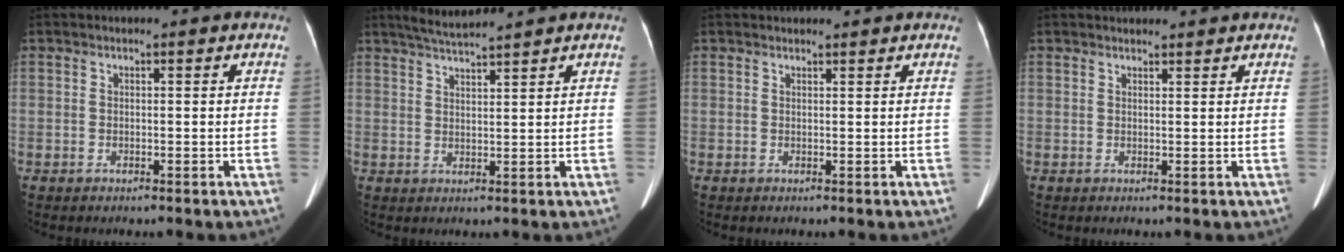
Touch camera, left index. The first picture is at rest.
{"total": 4.5, "force": [4.2, -0.8, 1.4], "torque": [-0.027, 0.013, 0.080]}
{"total": 2.9, "force": [2.8, 0.7, 0.5], "torque": [-0.007, 0.022, 0.035]}
{"total": 4.1, "force": [3.9, 1.1, 0.9], "torque": [-0.010, 0.027, 0.049]}